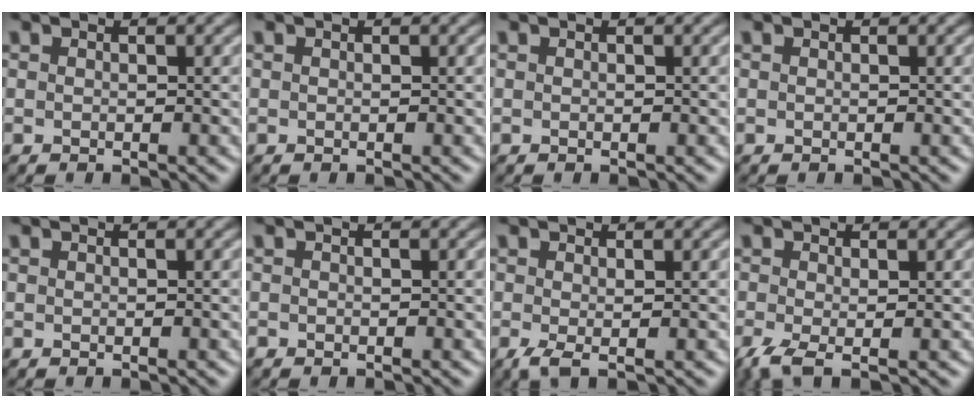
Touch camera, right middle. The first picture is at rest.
{"total": 0.0}
{"total": 0.0}
{"total": 0.0}
{"total": 0.0}
{"total": 0.0}
{"total": 1.6, "force": [-0.5, 0.3, 1.5], "torque": [-0.036, -0.007, -0.012]}
{"total": 2.7, "force": [-1.2, 0.7, 2.3], "torque": [-0.059, -0.008, -0.029]}